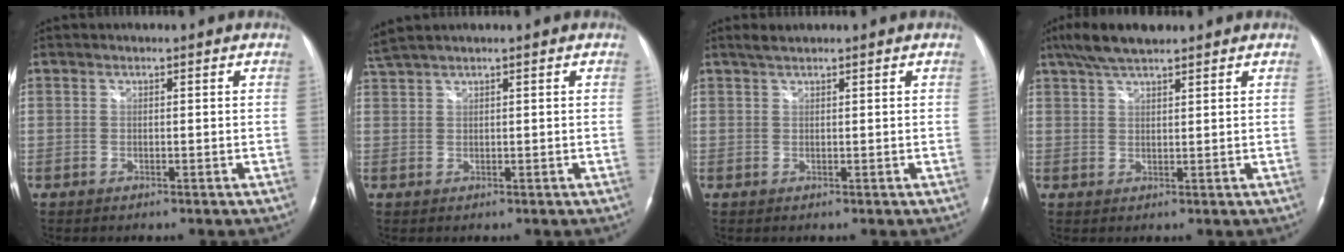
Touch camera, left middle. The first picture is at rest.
{"total": 3.7, "force": [3.1, -0.4, 2.0], "torque": [-0.047, 0.031, 0.065]}
{"total": 1.3, "force": [1.1, 0.1, 0.6], "torque": [-0.016, 0.009, 0.025]}
{"total": 6.3, "force": [5.0, 1.2, 3.7], "torque": [-0.074, 0.023, 0.092]}